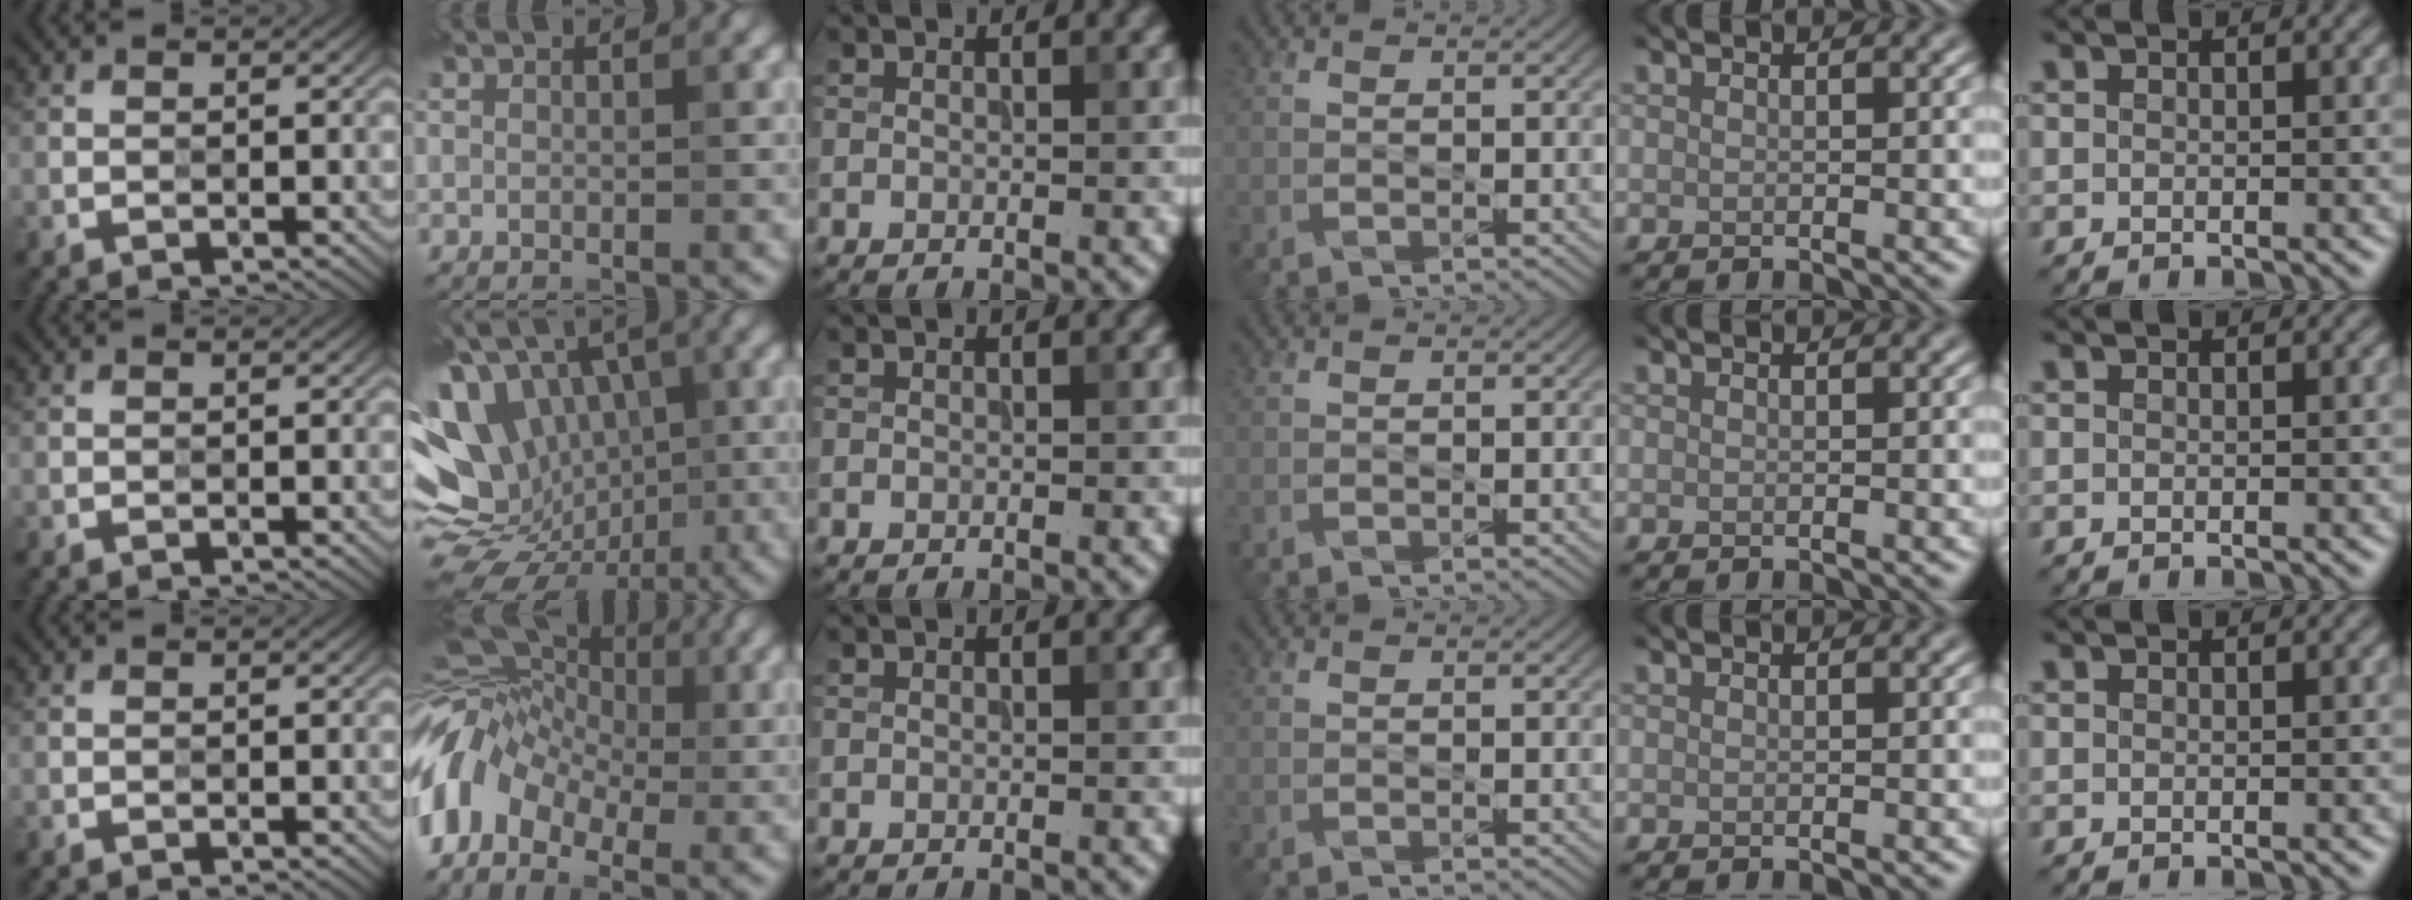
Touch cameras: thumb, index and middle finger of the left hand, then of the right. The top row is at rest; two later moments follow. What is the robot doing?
{"motion": "press", "object": "sticky note"}